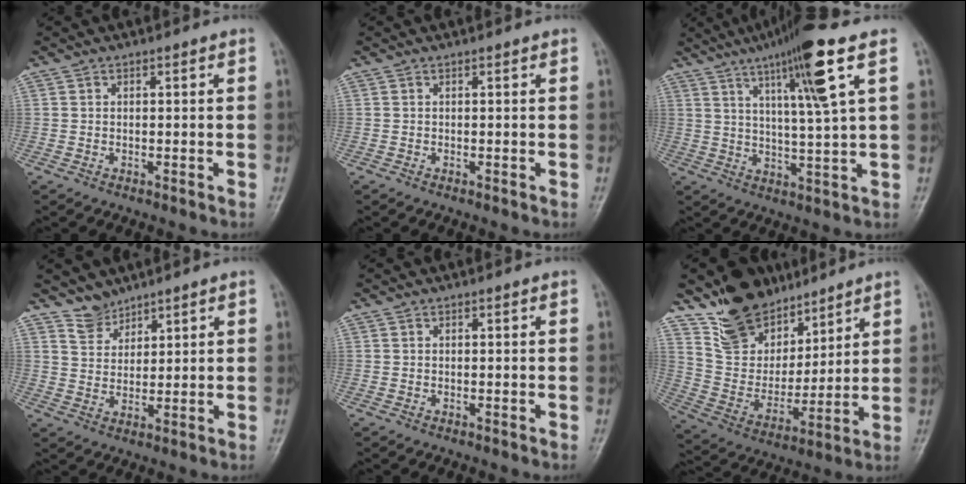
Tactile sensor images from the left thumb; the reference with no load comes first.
{"total": 0.0}
{"total": 13.9, "force": [6.5, 0.3, 12.3], "torque": [-0.210, -0.018, 0.107]}
{"total": 3.9, "force": [3.4, 1.8, 0.1], "torque": [0.020, -0.030, 0.068]}
{"total": 0.0}
{"total": 16.6, "force": [12.1, 9.8, 5.8], "torque": [-0.052, -0.069, 0.232]}